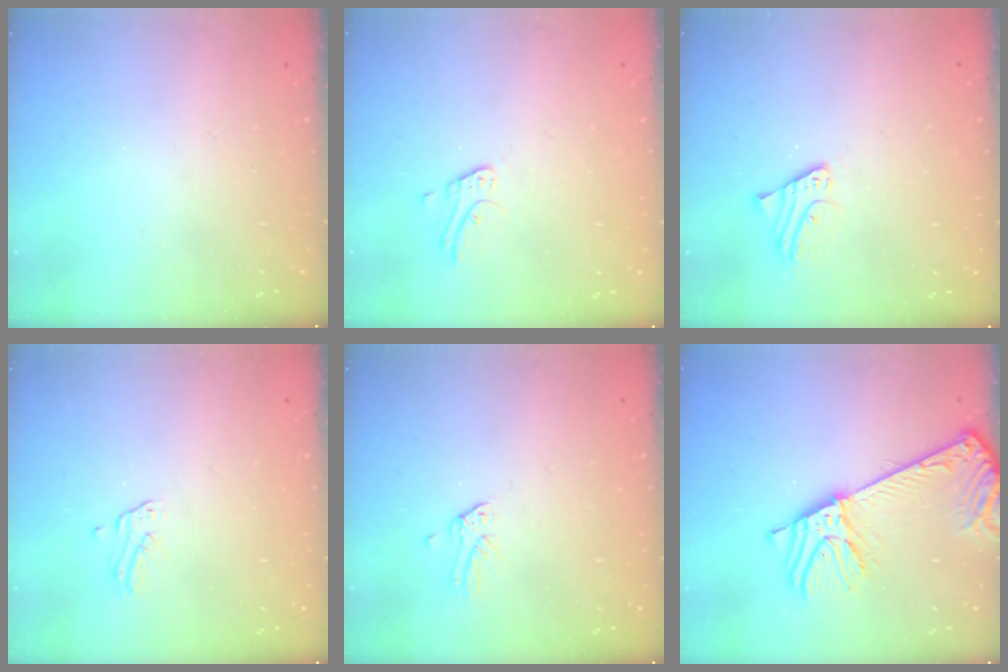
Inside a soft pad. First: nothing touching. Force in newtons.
{"total": 2.5, "press": 2.5, "slide": 0.2}
{"total": 2.1, "press": 2.1, "slide": 0.1}
{"total": 1.8, "press": 1.8, "slide": 0.1}
{"total": 0.0}
{"total": 10.0, "press": 9.7, "slide": 2.5}